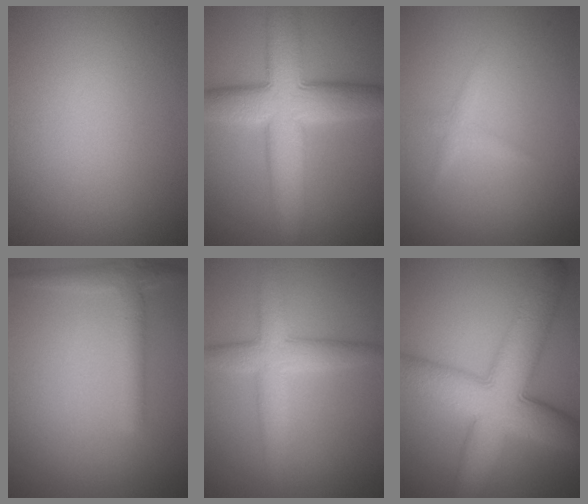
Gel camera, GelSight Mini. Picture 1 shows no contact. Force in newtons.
{"total": 9.5, "press": 9.5, "slide": 0.0}
{"total": 1.0, "press": 1.0, "slide": 0.1}
{"total": 1.7, "press": 1.7, "slide": 0.1}
{"total": 4.5, "press": 4.5, "slide": 0.1}
{"total": 10.2, "press": 10.2, "slide": 0.3}